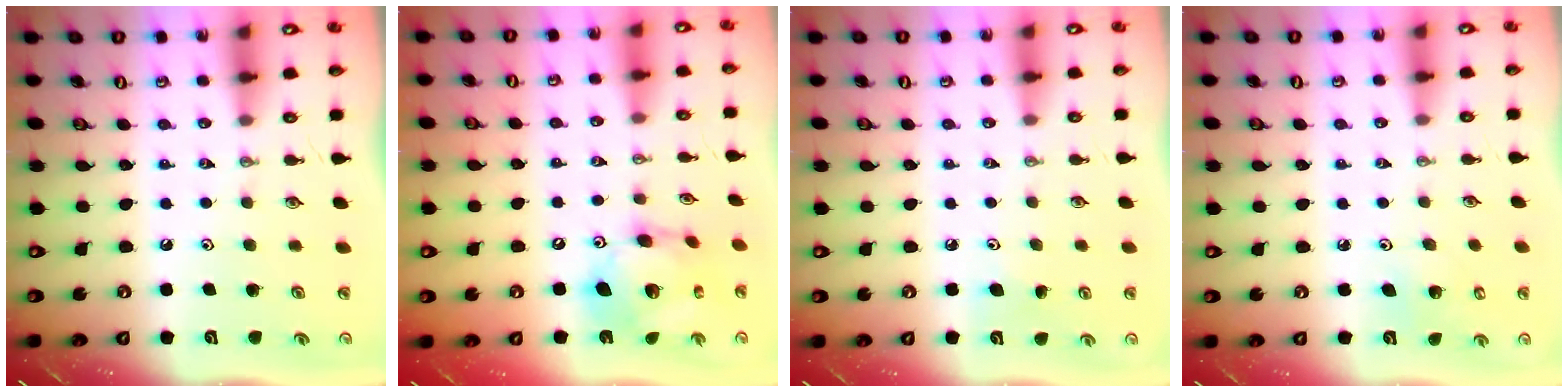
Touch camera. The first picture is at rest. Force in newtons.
{"total": 15.3, "press": 15.2, "slide": 1.5}
{"total": 5.2, "press": 4.9, "slide": 1.4}
{"total": 4.8, "press": 4.8, "slide": 0.4}